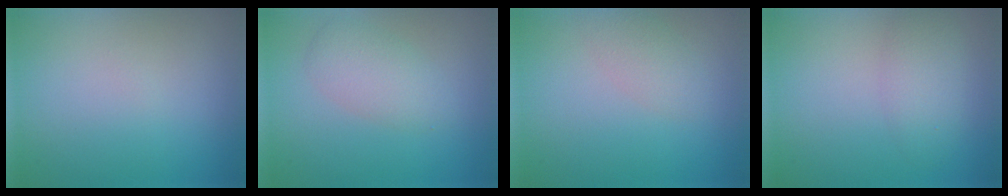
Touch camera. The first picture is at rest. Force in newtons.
{"total": 2.9, "press": 2.9, "slide": 0.1}
{"total": 1.8, "press": 1.8, "slide": 0.1}
{"total": 2.5, "press": 2.5, "slide": 0.1}